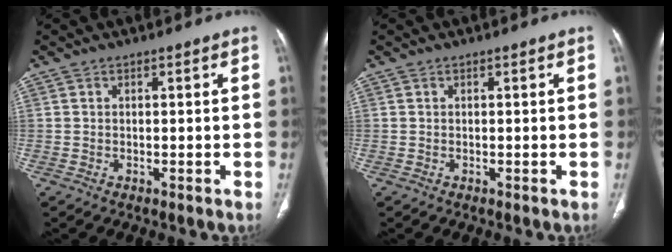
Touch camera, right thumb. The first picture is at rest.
{"total": 0.0}